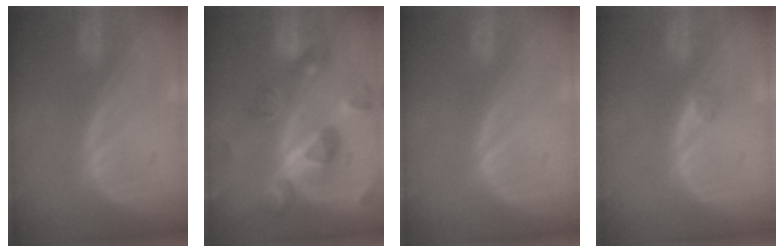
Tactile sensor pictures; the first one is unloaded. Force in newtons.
{"total": 10.5, "press": 9.4, "slide": 4.8}
{"total": 0.0}
{"total": 0.9, "press": 0.8, "slide": 0.5}